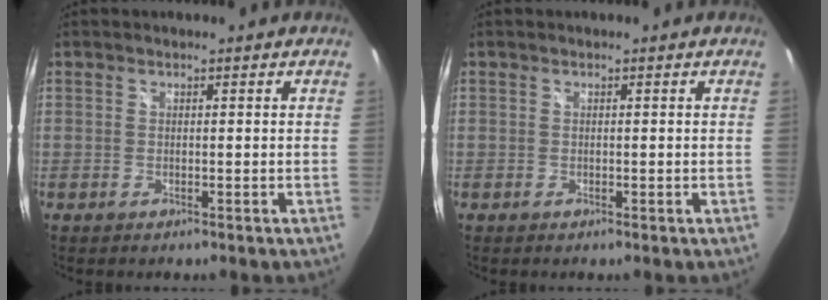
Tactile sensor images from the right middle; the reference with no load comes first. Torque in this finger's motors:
{"motor_torque": [-0.07, -0.21, -0.01, 0.00]}